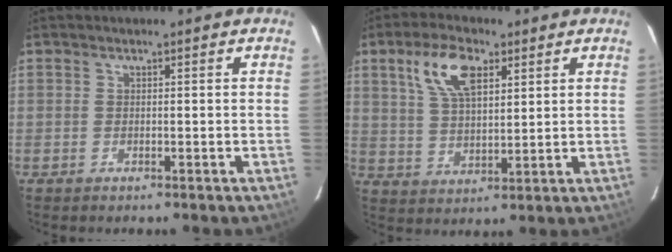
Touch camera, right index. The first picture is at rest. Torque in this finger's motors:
{"motor_torque": [0.86, 0.65, 0.23, 0.12]}